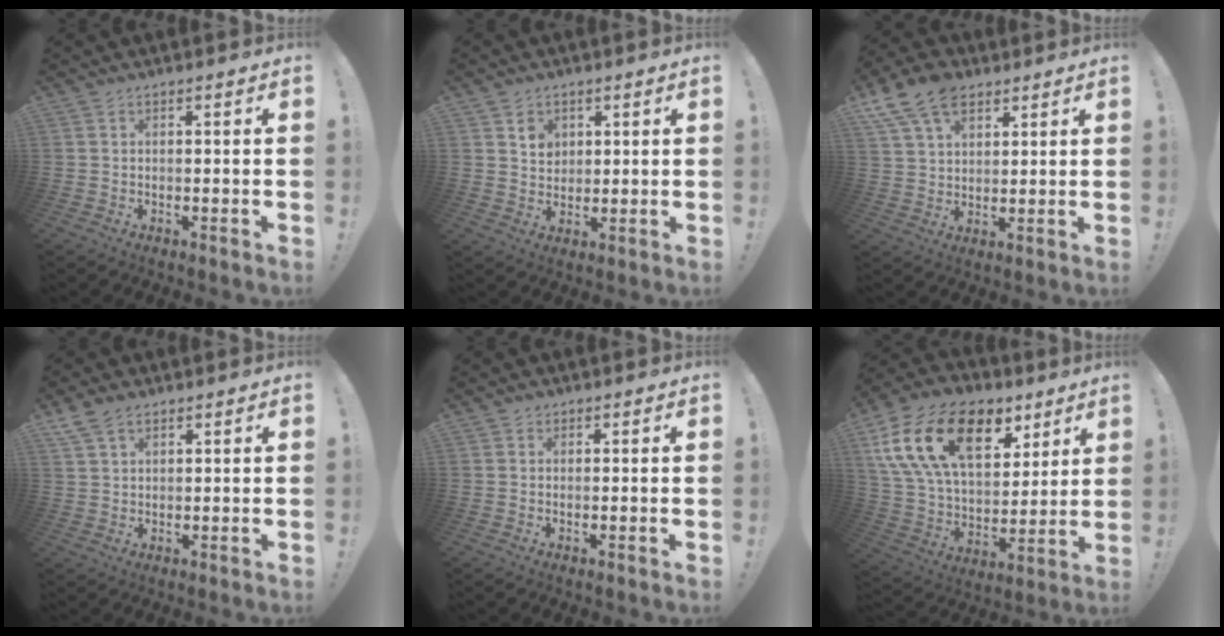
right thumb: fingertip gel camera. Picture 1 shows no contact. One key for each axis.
{"total": 5.0, "fx": 2.5, "fy": 4.1, "fz": 1.3, "tx": -0.001, "ty": -0.017, "tz": 0.041}
{"total": 13.5, "fx": 7.7, "fy": 8.7, "fz": 6.9, "tx": -0.114, "ty": -0.033, "tz": 0.148}
{"total": 5.8, "fx": 3.7, "fy": 3.2, "fz": 3.1, "tx": -0.062, "ty": -0.008, "tz": 0.074}
{"total": 1.0, "fx": 0.7, "fy": 0.7, "fz": 0.2, "tx": 0.001, "ty": 0.000, "tz": 0.012}
{"total": 24.0, "fx": 10.7, "fy": 14.9, "fz": 15.4, "tx": -0.279, "ty": -0.045, "tz": 0.204}